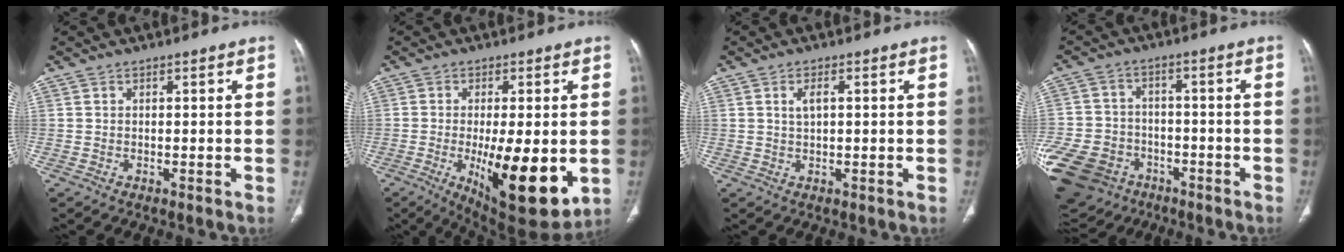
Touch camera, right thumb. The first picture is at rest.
{"total": 16.8, "force": [-3.4, 5.5, 15.5], "torque": [-0.224, -0.029, -0.033]}
{"total": 2.5, "force": [0.7, 1.1, 2.2], "torque": [-0.042, 0.002, 0.013]}
{"total": 21.6, "force": [-10.3, 16.2, 9.9], "torque": [-0.252, 0.037, -0.165]}